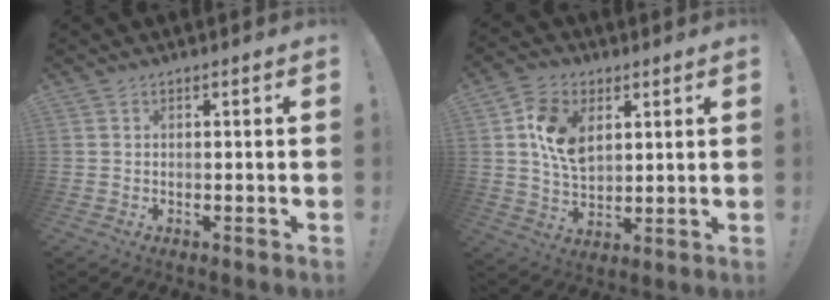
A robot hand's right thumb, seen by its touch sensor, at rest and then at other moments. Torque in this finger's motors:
{"motor_torque": [0.19, 0.24, 0.41, 0.51, 0.06]}